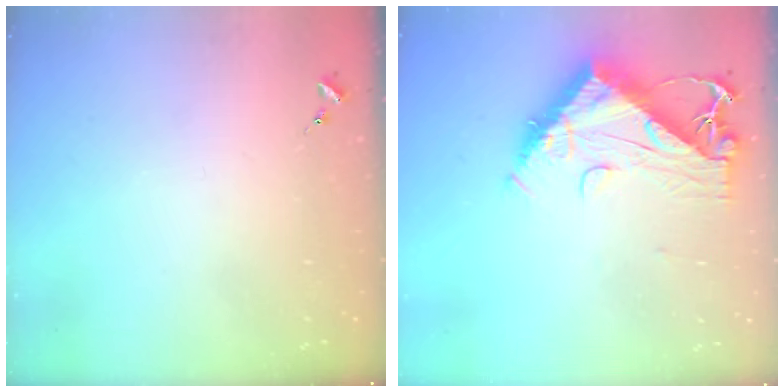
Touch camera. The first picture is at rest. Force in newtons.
{"total": 12.0, "press": 11.9, "slide": 1.4}